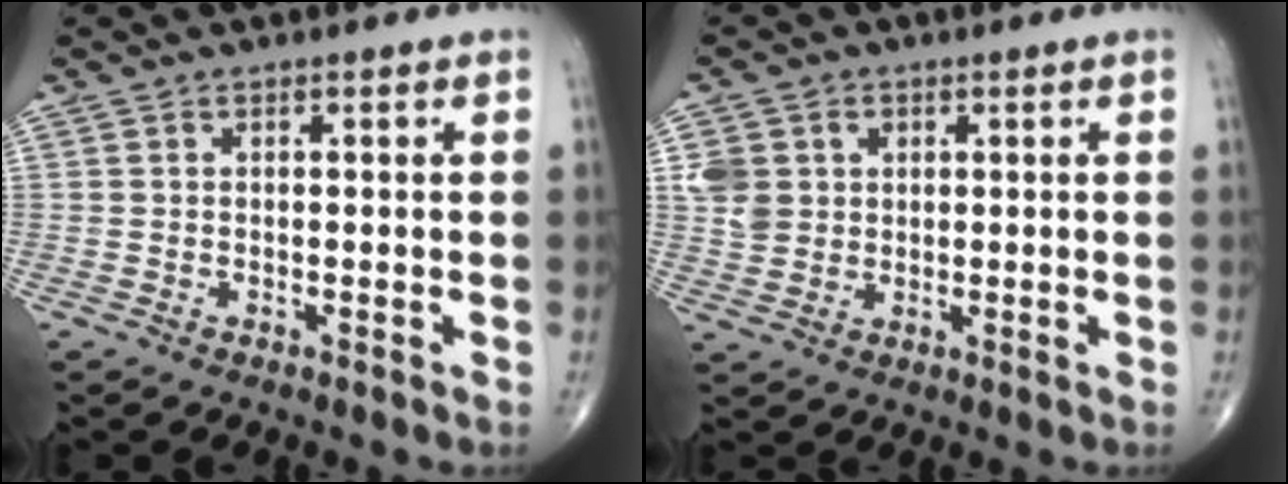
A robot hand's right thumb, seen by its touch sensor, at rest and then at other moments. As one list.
[{"total": 6.1, "force": [1.5, 5.2, 2.7], "torque": [-0.035, -0.001, 0.035]}]